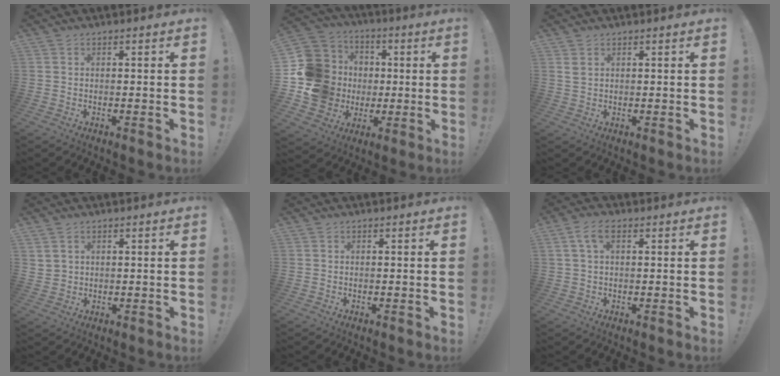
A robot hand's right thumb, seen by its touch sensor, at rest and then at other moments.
{"total": 19.1, "force": [-0.7, 17.4, 7.8], "torque": [-0.157, 0.018, 0.032]}
{"total": 2.0, "force": [1.1, 1.1, 1.2], "torque": [-0.017, -0.004, 0.020]}
{"total": 2.4, "force": [1.6, 1.7, 0.8], "torque": [-0.013, -0.008, 0.030]}
{"total": 0.0}
{"total": 5.2, "force": [1.8, 2.5, 4.2], "torque": [-0.082, 0.009, 0.034]}